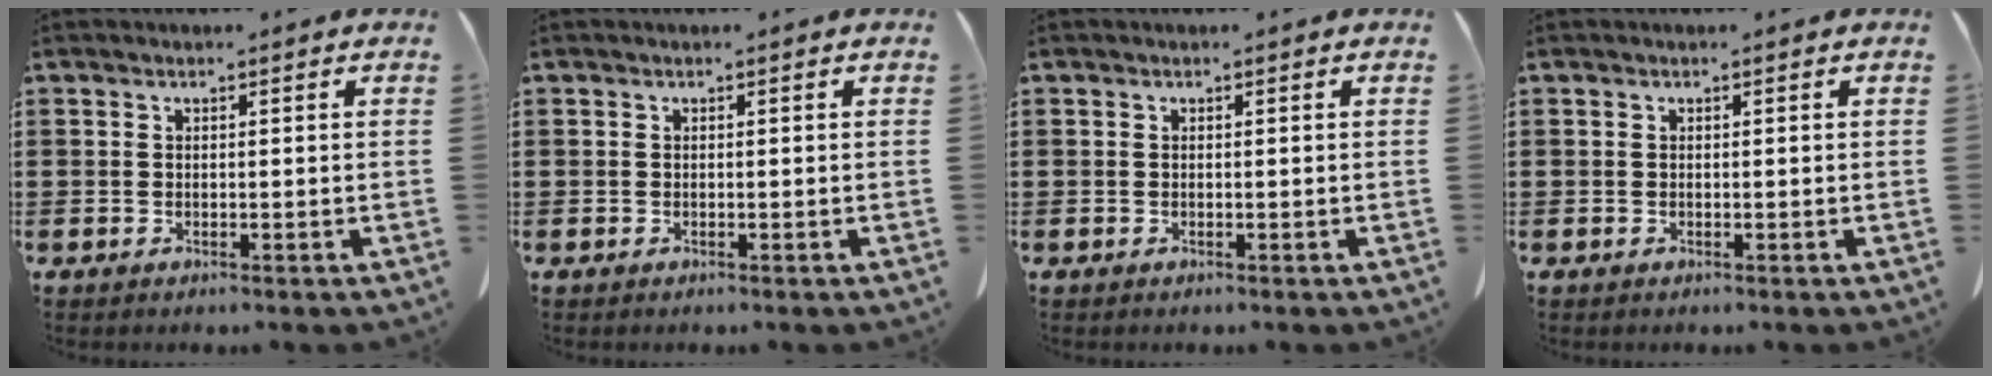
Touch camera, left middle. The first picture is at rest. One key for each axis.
{"total": 0.0}
{"total": 0.0}
{"total": 0.0}